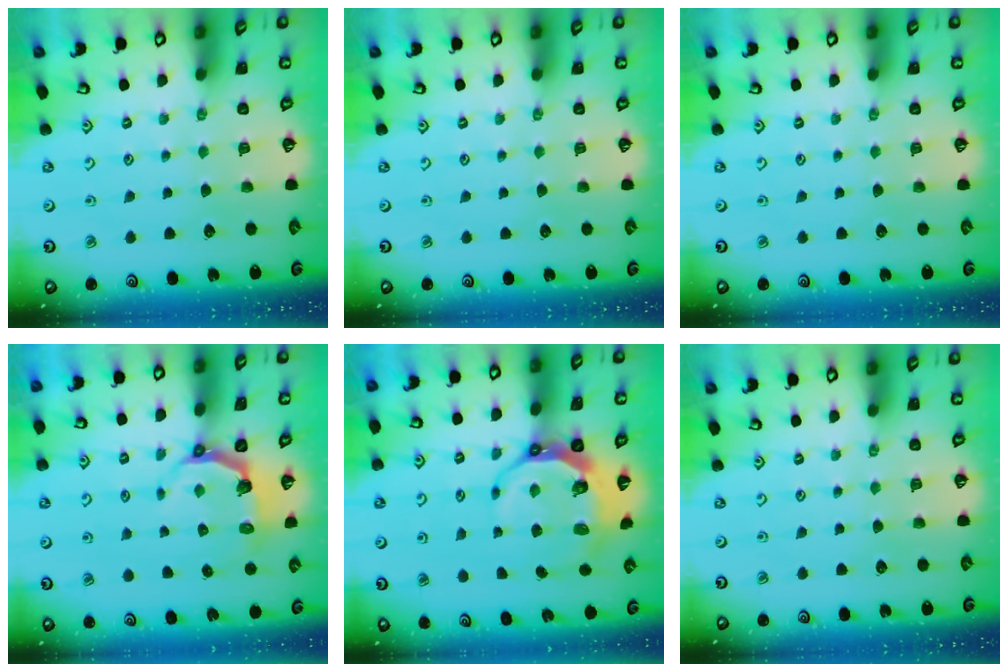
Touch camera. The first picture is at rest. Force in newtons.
{"total": 0.0}
{"total": 0.0}
{"total": 4.5, "press": 2.9, "slide": 3.4}
{"total": 7.9, "press": 6.8, "slide": 4.0}
{"total": 0.0}